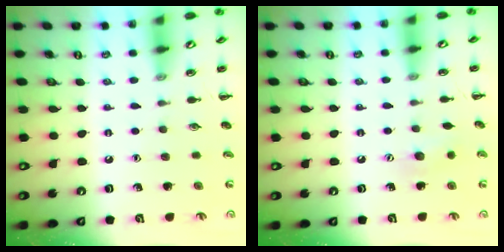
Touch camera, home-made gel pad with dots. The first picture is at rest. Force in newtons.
{"total": 6.4, "press": 6.2, "slide": 1.6}